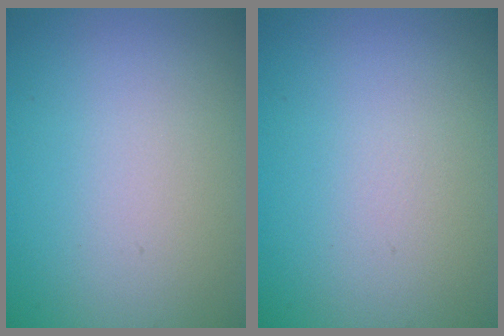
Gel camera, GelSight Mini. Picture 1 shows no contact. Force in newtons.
{"total": 0.0}